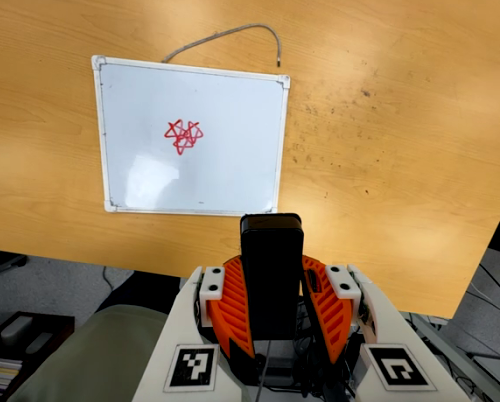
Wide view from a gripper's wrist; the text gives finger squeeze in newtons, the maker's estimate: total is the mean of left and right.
{"total": 8.8, "left": 7.7, "right": 9.8}